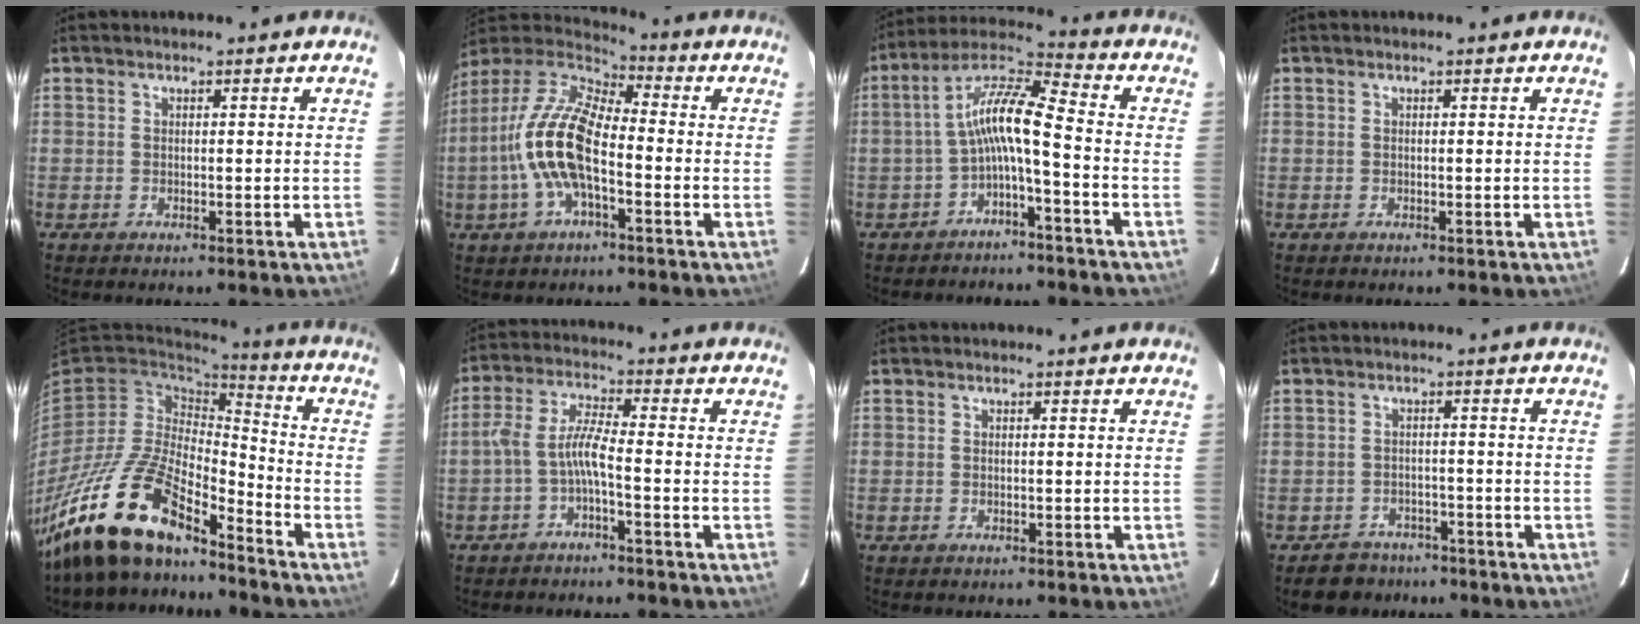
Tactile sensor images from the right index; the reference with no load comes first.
{"total": 15.9, "force": [-3.8, 6.5, 14.0], "torque": [-0.285, 0.002, -0.081]}
{"total": 9.1, "force": [-2.8, 1.4, 8.6], "torque": [-0.190, 0.024, -0.055]}
{"total": 0.0}
{"total": 19.5, "force": [-15.1, 6.2, 10.7], "torque": [-0.227, -0.026, -0.284]}
{"total": 5.2, "force": [-2.4, 0.5, 4.6], "torque": [-0.111, 0.013, -0.045]}
{"total": 0.0}
{"total": 6.1, "force": [-4.7, 3.9, 0.2], "torque": [-0.015, 0.026, -0.067]}